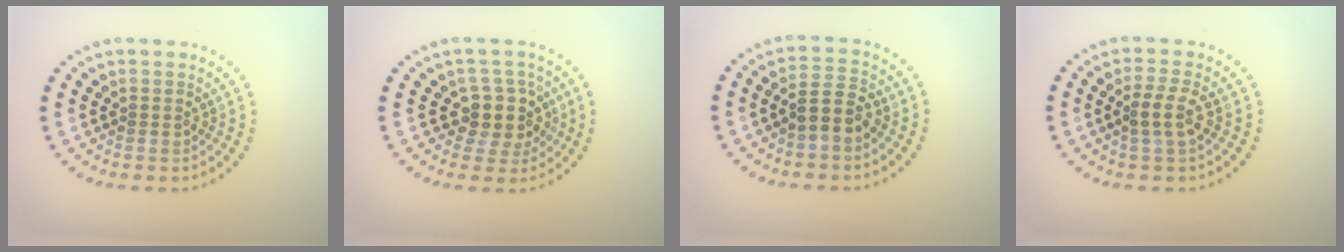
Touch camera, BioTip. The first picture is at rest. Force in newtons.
{"total": 3.3, "press": 2.9, "slide": 1.6}
{"total": 2.8, "press": 2.6, "slide": 1.1}
{"total": 2.3, "press": 2.1, "slide": 0.8}